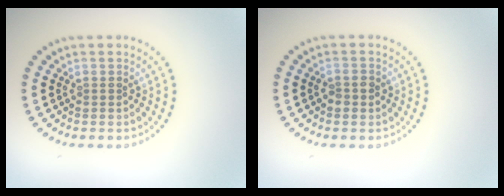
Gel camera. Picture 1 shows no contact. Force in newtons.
{"total": 1.3, "press": 1.3, "slide": 0.2}